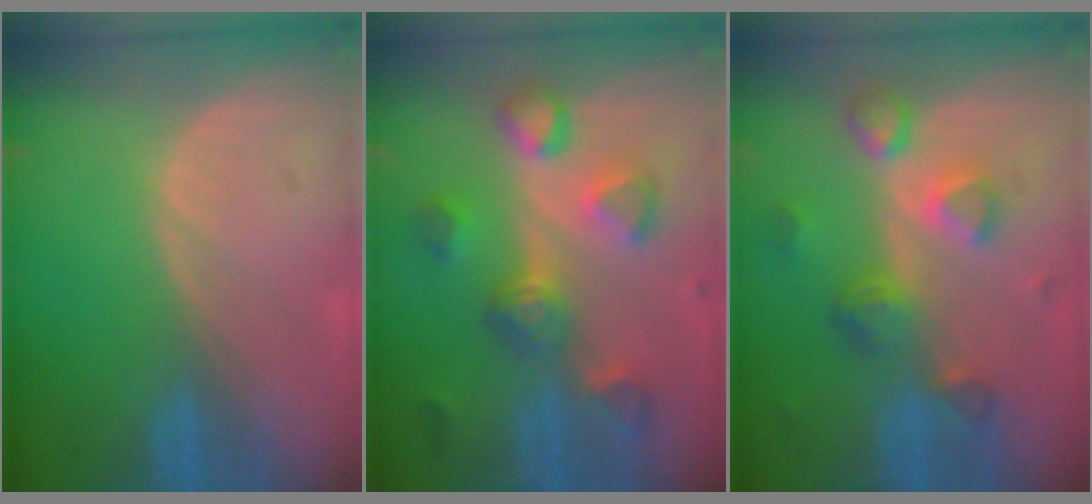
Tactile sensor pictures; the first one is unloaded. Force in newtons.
{"total": 8.2, "press": 8.1, "slide": 1.2}
{"total": 7.7, "press": 6.7, "slide": 3.7}